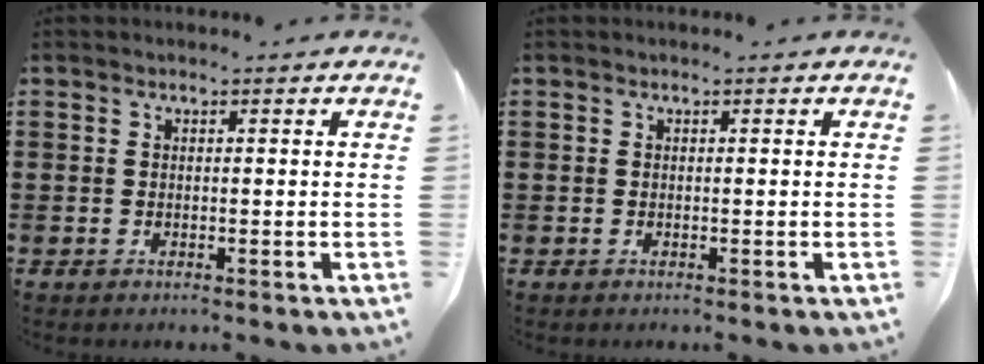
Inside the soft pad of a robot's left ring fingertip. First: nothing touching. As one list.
[{"total": 0.0}]